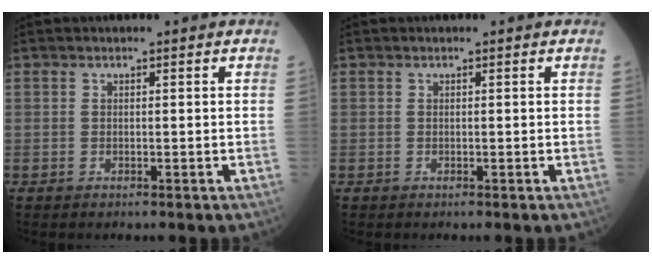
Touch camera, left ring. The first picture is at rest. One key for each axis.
{"total": 0.0}